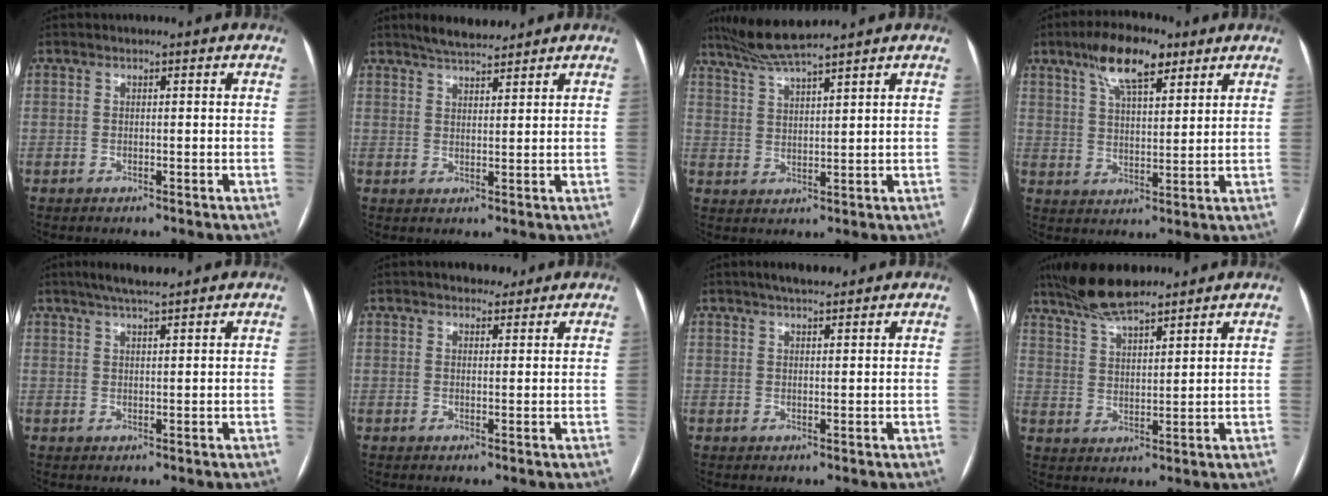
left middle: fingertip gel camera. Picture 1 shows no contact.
{"total": 5.7, "force": [5.0, 1.0, 2.4], "torque": [-0.044, 0.015, 0.088]}
{"total": 7.6, "force": [6.8, -0.7, 3.4], "torque": [-0.068, 0.016, 0.129]}
{"total": 10.0, "force": [6.3, 3.2, 7.0], "torque": [-0.128, 0.017, 0.111]}
{"total": 5.0, "force": [4.1, 0.0, 2.9], "torque": [-0.051, 0.017, 0.073]}
{"total": 4.0, "force": [3.2, 1.7, 1.5], "torque": [-0.017, 0.011, 0.049]}
{"total": 4.5, "force": [3.7, 0.9, 2.4], "torque": [-0.040, 0.016, 0.060]}
{"total": 9.4, "force": [8.2, 1.5, 4.4], "torque": [-0.086, 0.020, 0.152]}